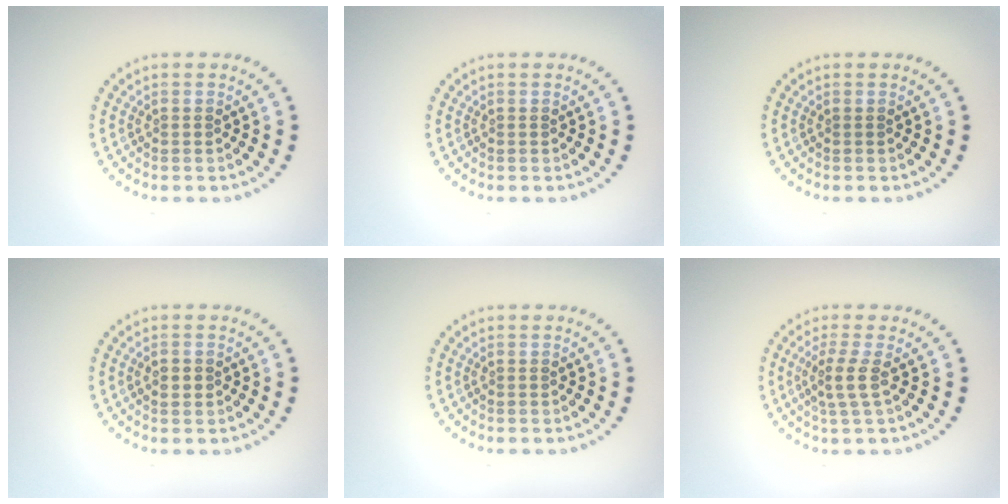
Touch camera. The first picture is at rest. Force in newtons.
{"total": 0.0}
{"total": 0.0}
{"total": 1.2, "press": 1.1, "slide": 0.1}
{"total": 0.0}
{"total": 2.2, "press": 1.7, "slide": 1.3}